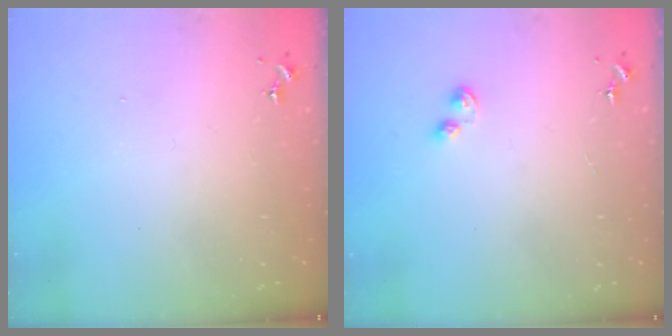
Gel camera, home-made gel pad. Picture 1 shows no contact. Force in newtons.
{"total": 3.0, "press": 3.0, "slide": 0.4}